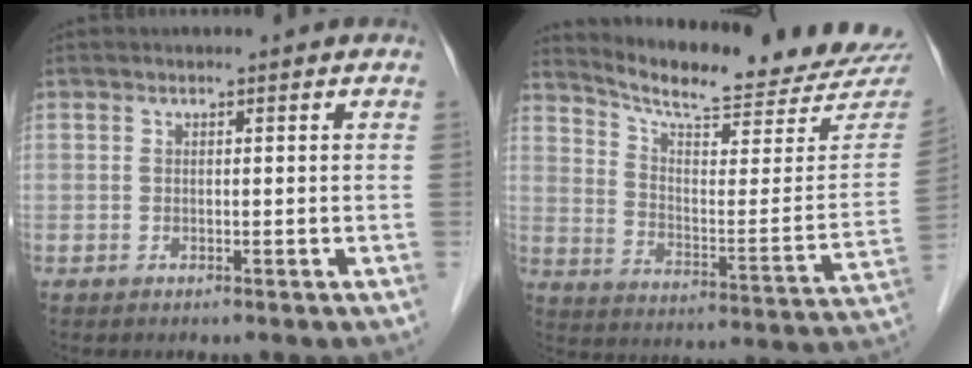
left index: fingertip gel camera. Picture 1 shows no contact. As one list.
[{"total": 22.3, "force": [21.3, 1.9, 6.3], "torque": [-0.104, -0.094, 0.277]}]